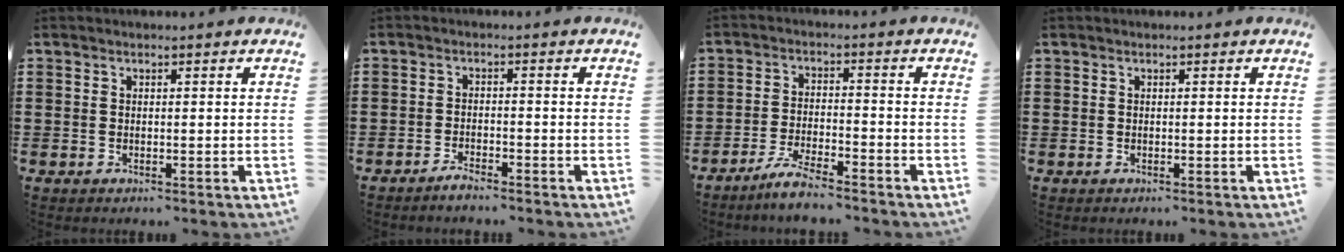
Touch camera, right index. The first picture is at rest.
{"total": 1.9, "force": [-1.8, 0.1, 0.5], "torque": [-0.012, 0.000, -0.034]}
{"total": 4.7, "force": [-4.3, 0.1, 1.8], "torque": [-0.046, -0.005, -0.085]}
{"total": 0.0}